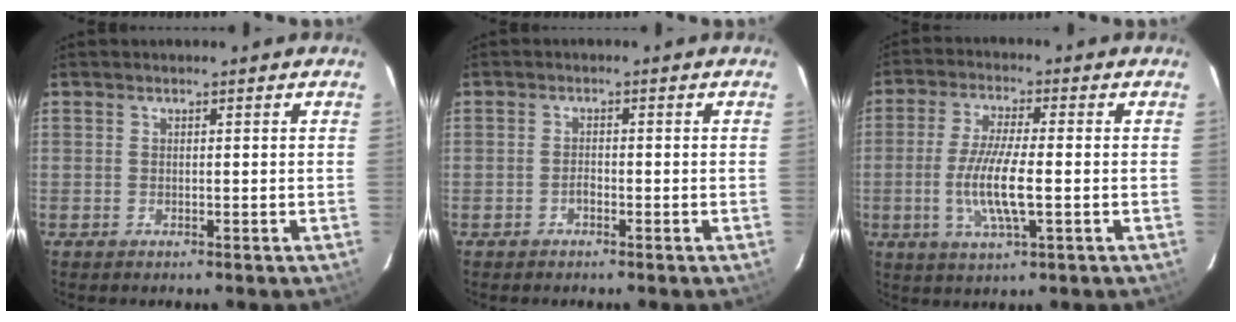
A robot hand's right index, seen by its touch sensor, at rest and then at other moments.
{"total": 1.1, "force": [-0.9, 0.6, 0.5], "torque": [-0.009, 0.001, -0.016]}
{"total": 9.6, "force": [-1.9, 1.7, 9.3], "torque": [-0.185, -0.011, -0.037]}